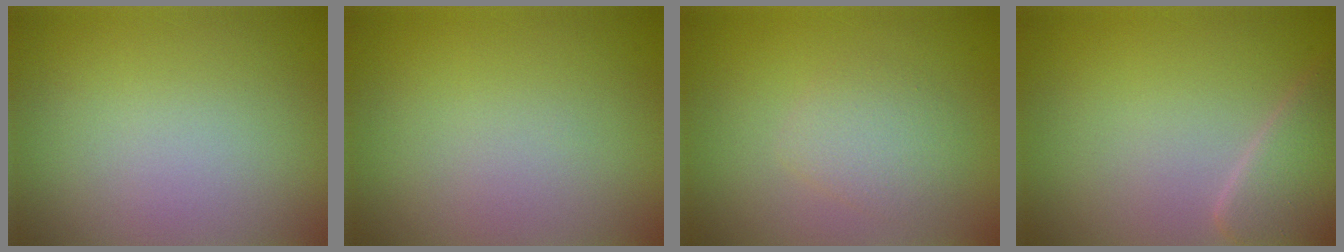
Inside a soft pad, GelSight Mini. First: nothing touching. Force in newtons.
{"total": 0.0}
{"total": 2.3, "press": 2.3, "slide": 0.1}
{"total": 3.5, "press": 3.5, "slide": 0.3}